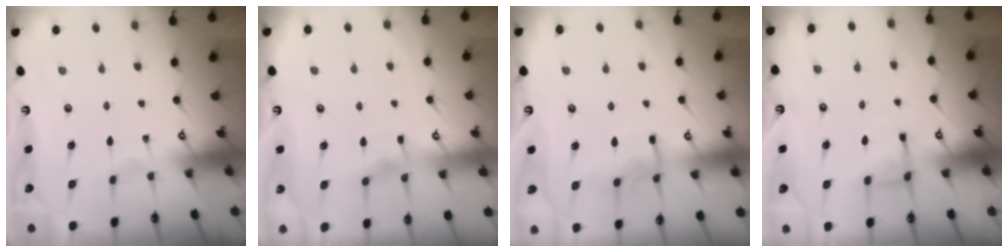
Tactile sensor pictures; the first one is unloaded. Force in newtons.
{"total": 3.3, "press": 3.3, "slide": 0.4}
{"total": 8.9, "press": 8.9, "slide": 0.5}
{"total": 4.2, "press": 4.1, "slide": 0.8}